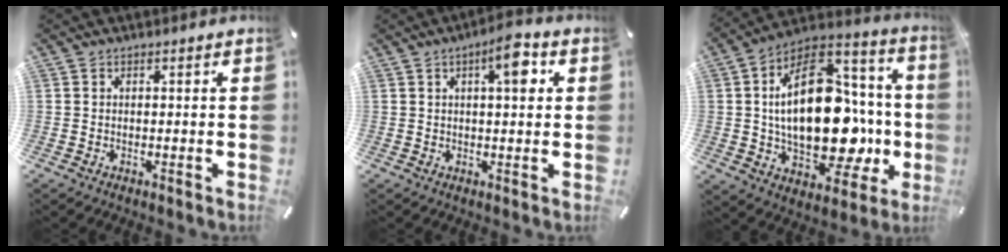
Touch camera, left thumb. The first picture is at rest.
{"total": 7.2, "force": [2.5, 2.4, 6.3], "torque": [-0.087, -0.006, 0.032]}
{"total": 26.7, "force": [-1.0, 15.6, 21.6], "torque": [-0.365, -0.009, -0.008]}